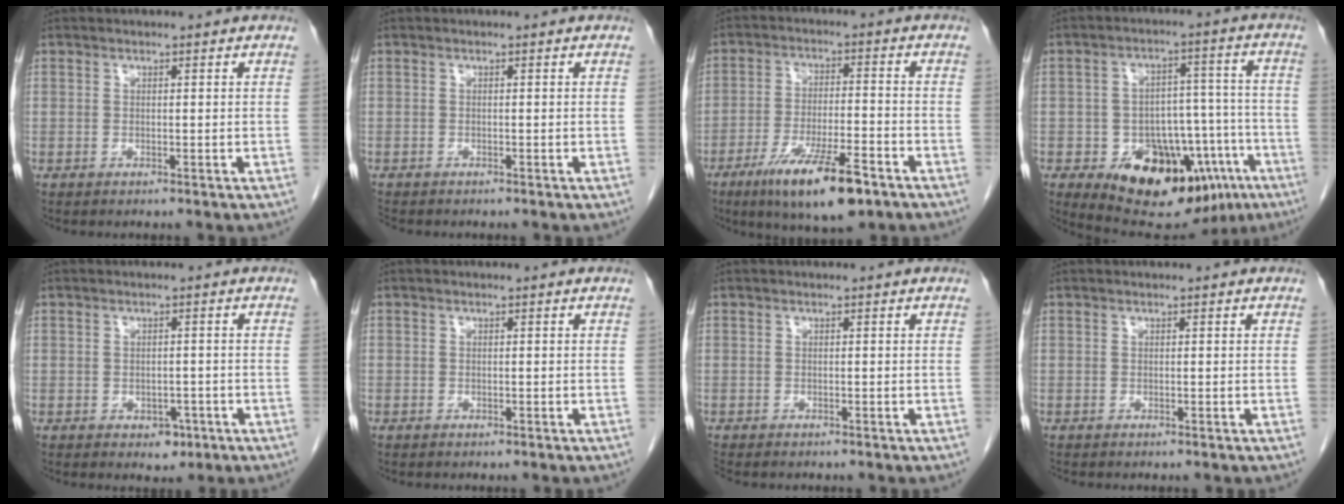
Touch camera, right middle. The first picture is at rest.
{"total": 1.8, "force": [-1.6, 0.6, 0.6], "torque": [-0.018, -0.006, -0.025]}
{"total": 12.7, "force": [-7.8, 2.3, 9.7], "torque": [-0.171, -0.021, -0.126]}
{"total": 19.8, "force": [-11.0, 10.6, 12.7], "torque": [-0.133, 0.041, -0.148]}
{"total": 2.8, "force": [-1.4, 1.9, 1.5], "torque": [-0.013, 0.003, -0.009]}
{"total": 0.0}
{"total": 2.8, "force": [-2.5, 0.9, 1.1], "torque": [-0.017, -0.008, -0.034]}
{"total": 0.0}